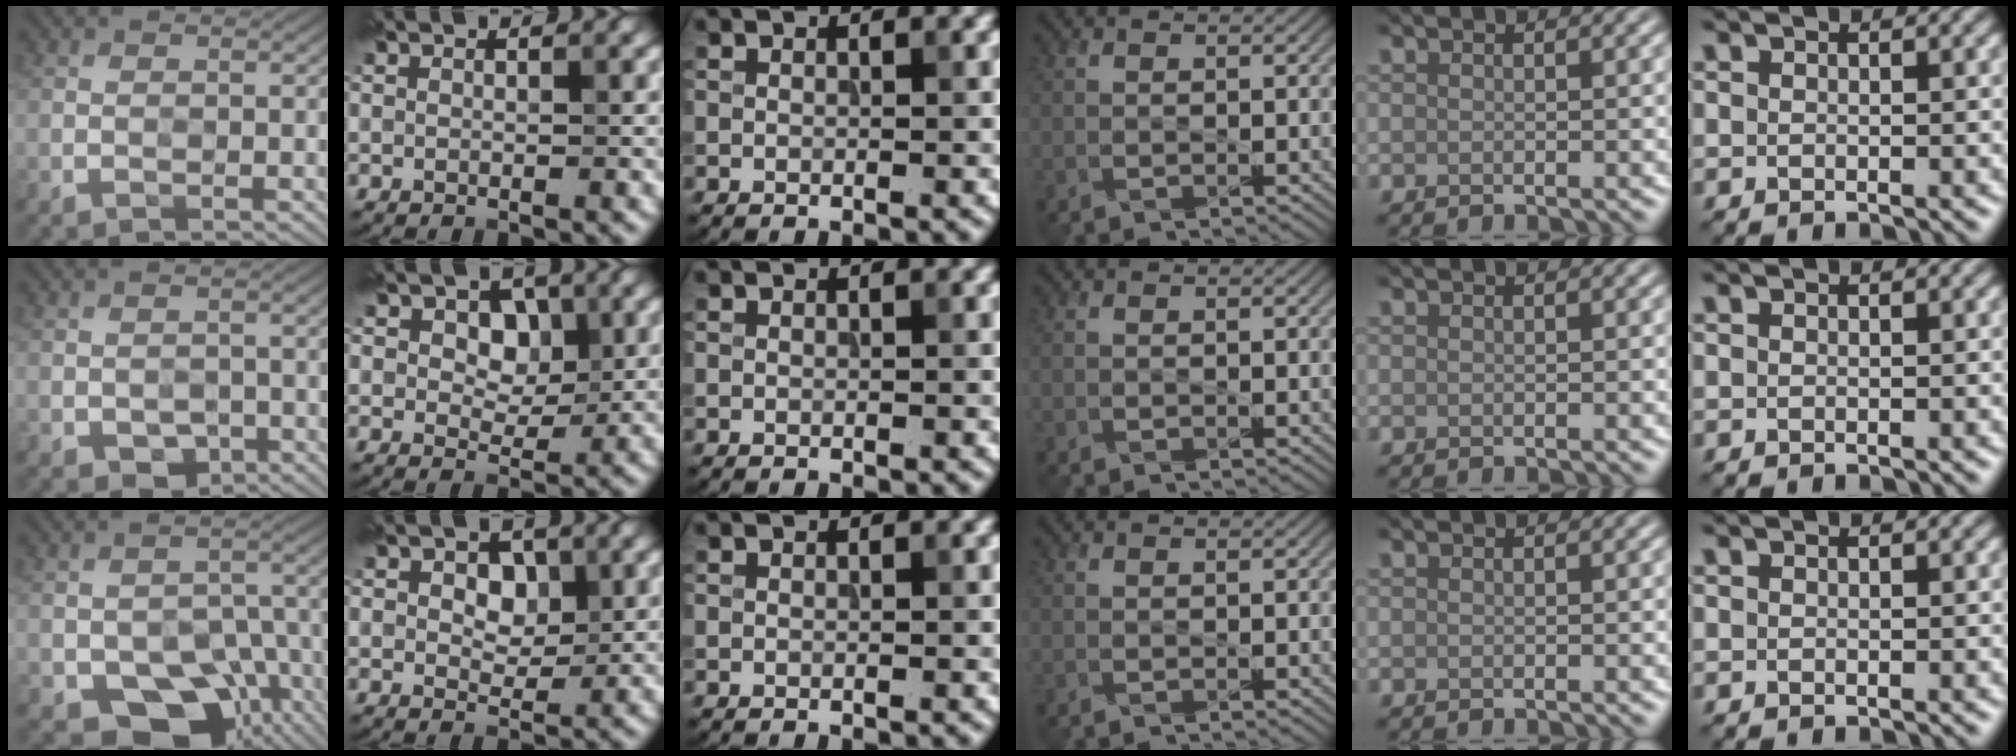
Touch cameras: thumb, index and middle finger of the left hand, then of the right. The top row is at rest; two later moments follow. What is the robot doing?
{"motion": "press", "object": "stopwatch"}